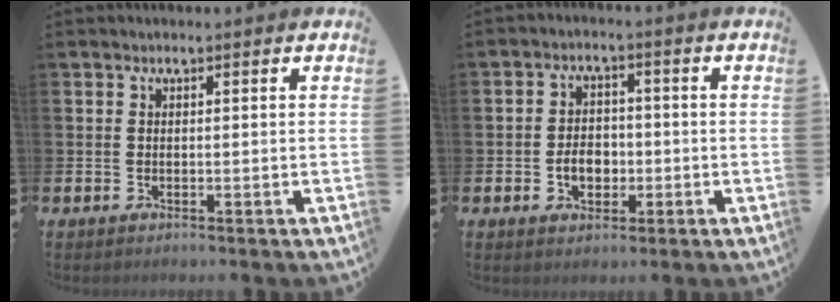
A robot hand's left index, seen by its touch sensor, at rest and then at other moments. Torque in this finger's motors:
{"motor_torque": [0.17, 0.01, 0.12, 0.05]}